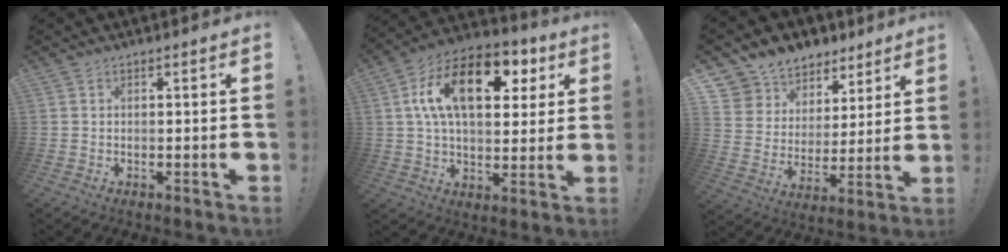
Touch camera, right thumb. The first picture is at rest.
{"total": 19.8, "force": [6.4, 11.2, 15.1], "torque": [-0.241, -0.010, 0.105]}
{"total": 8.6, "force": [6.0, 6.0, 0.8], "torque": [-0.024, -0.058, 0.118]}